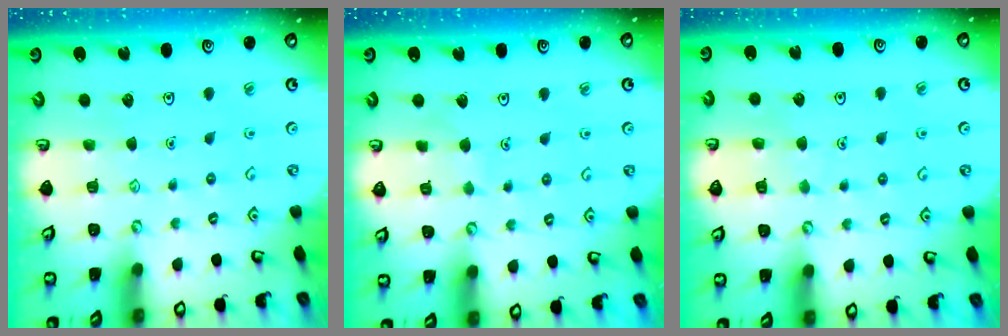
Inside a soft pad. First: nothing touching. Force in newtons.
{"total": 3.3, "press": 3.3, "slide": 0.5}
{"total": 4.4, "press": 4.4, "slide": 0.4}